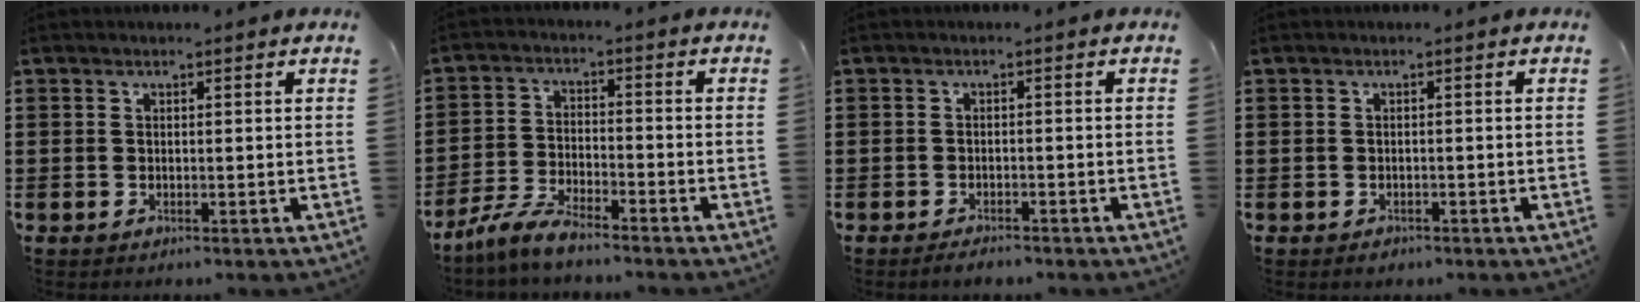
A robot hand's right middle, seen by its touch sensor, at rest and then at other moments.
{"total": 5.8, "force": [-5.3, 0.7, 2.4], "torque": [-0.066, -0.006, -0.106]}
{"total": 1.6, "force": [-1.5, 0.3, 0.3], "torque": [-0.010, -0.001, -0.030]}
{"total": 0.8, "force": [-0.7, 0.3, 0.1], "torque": [-0.004, 0.001, -0.016]}